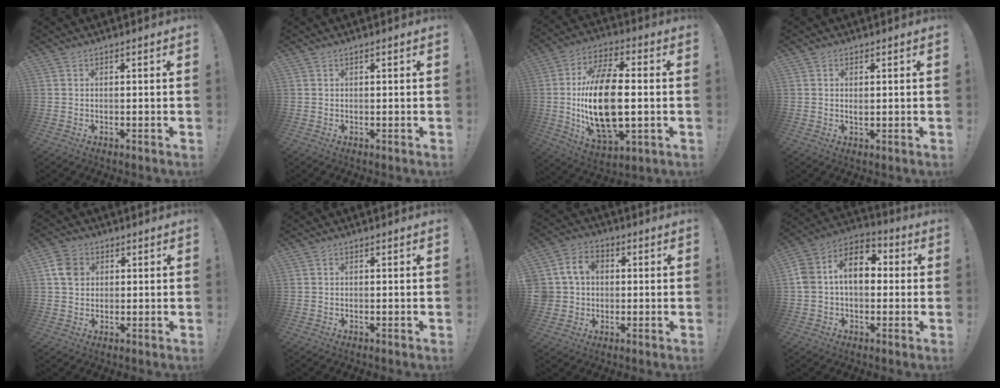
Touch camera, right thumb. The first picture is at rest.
{"total": 0.5, "force": [0.3, -0.1, 0.4], "torque": [-0.006, -0.001, 0.004]}
{"total": 21.8, "force": [-0.8, 10.7, 19.0], "torque": [-0.370, -0.003, -0.012]}
{"total": 1.1, "force": [0.5, 0.6, 0.9], "torque": [-0.011, -0.002, 0.007]}
{"total": 6.7, "force": [1.9, 5.7, 3.0], "torque": [-0.039, 0.003, 0.039]}
{"total": 0.0}
{"total": 8.9, "force": [1.4, 7.9, 3.8], "torque": [-0.070, 0.014, 0.035]}
{"total": 14.1, "force": [2.6, 9.4, 10.1], "torque": [-0.175, 0.017, 0.050]}